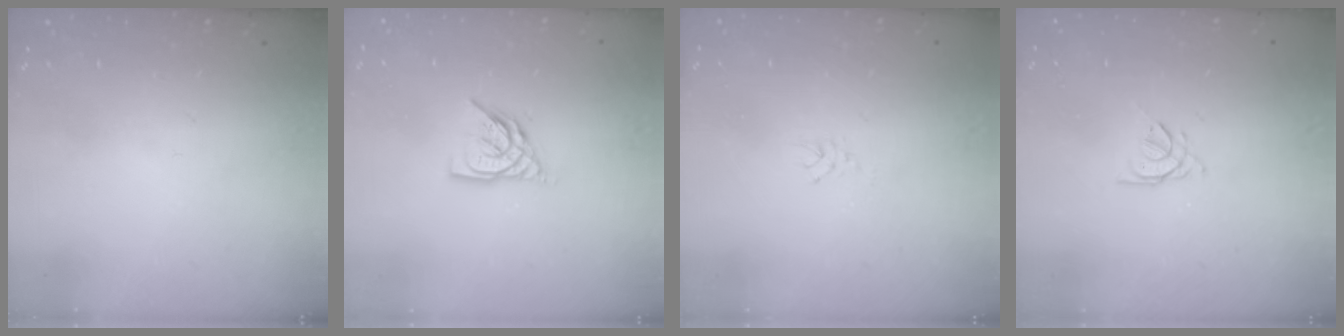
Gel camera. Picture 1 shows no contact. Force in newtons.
{"total": 8.1, "press": 8.0, "slide": 1.0}
{"total": 2.4, "press": 2.4, "slide": 0.4}
{"total": 1.9, "press": 1.8, "slide": 0.5}